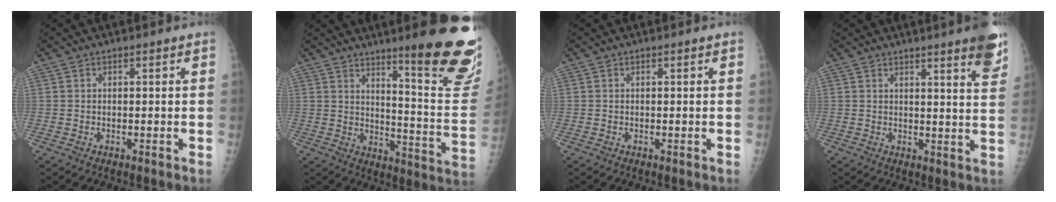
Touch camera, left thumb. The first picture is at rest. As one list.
[{"total": 20.9, "force": [13.4, 2.7, 15.8], "torque": [-0.173, -0.094, 0.184]}, {"total": 0.0}, {"total": 7.7, "force": [5.1, 0.6, 5.8], "torque": [-0.060, -0.028, 0.056]}]